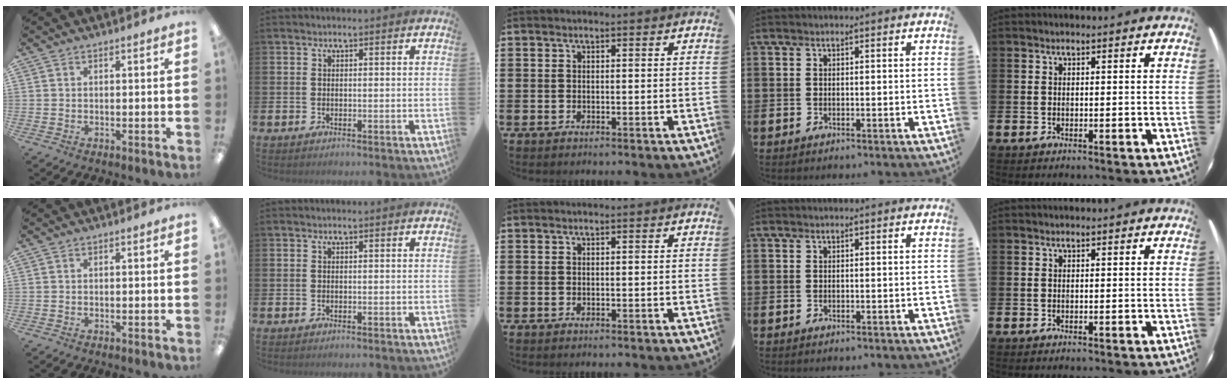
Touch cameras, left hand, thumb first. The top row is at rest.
{}